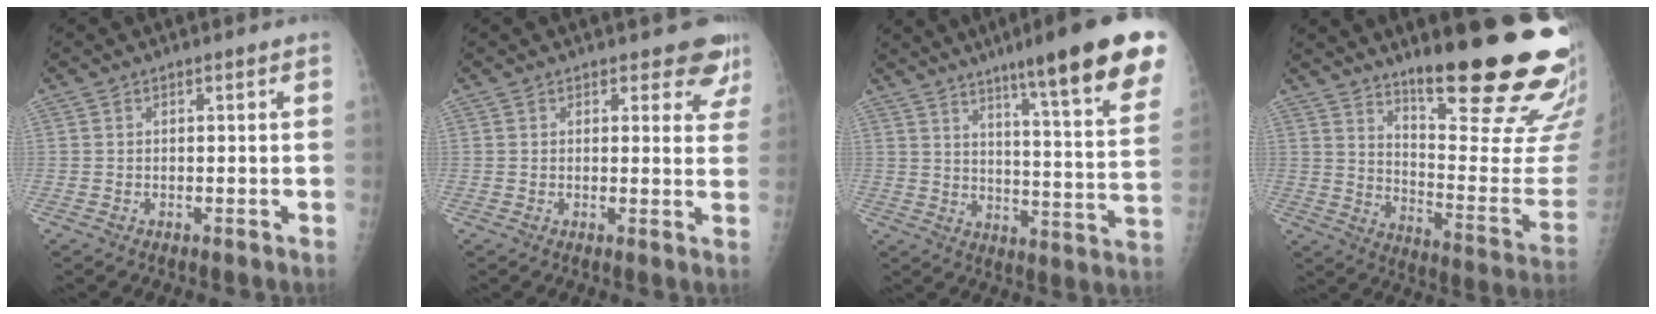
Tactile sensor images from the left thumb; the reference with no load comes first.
{"total": 5.9, "force": [5.0, 2.7, 1.5], "torque": [0.025, -0.027, 0.037]}
{"total": 22.2, "force": [14.2, 2.2, 17.0], "torque": [-0.214, -0.059, 0.195]}
{"total": 26.1, "force": [17.6, 5.1, 18.6], "torque": [-0.231, -0.111, 0.254]}